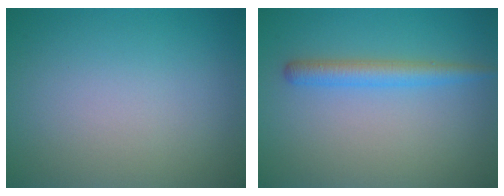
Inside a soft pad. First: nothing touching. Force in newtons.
{"total": 2.6, "press": 2.6, "slide": 0.1}